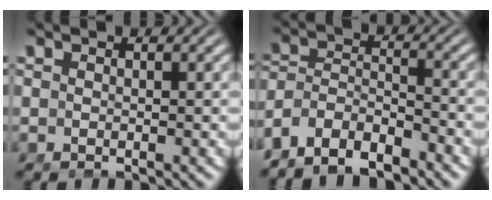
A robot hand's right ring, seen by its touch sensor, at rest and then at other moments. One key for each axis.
{"total": 8.6, "fx": -4.7, "fy": 6.7, "fz": 2.6, "tx": -0.084, "ty": -0.033, "tz": -0.084}